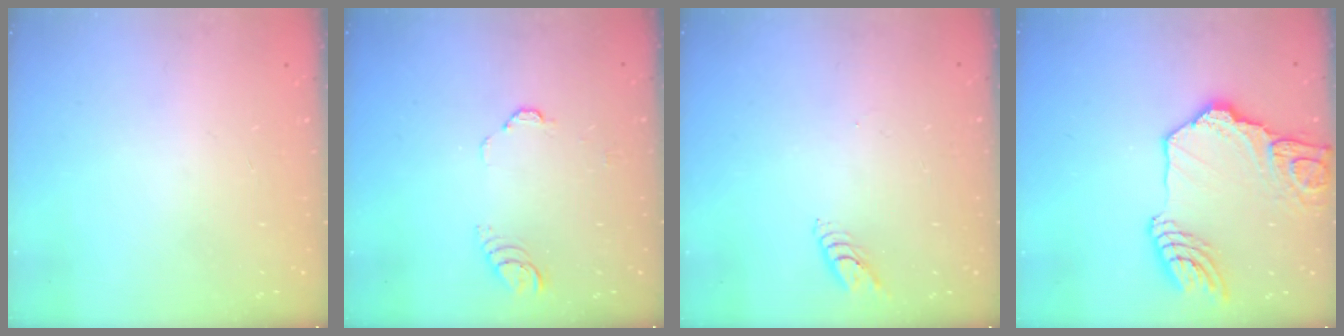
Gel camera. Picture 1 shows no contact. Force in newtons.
{"total": 3.0, "press": 3.0, "slide": 0.2}
{"total": 3.1, "press": 3.1, "slide": 0.4}
{"total": 20.0, "press": 19.8, "slide": 2.6}